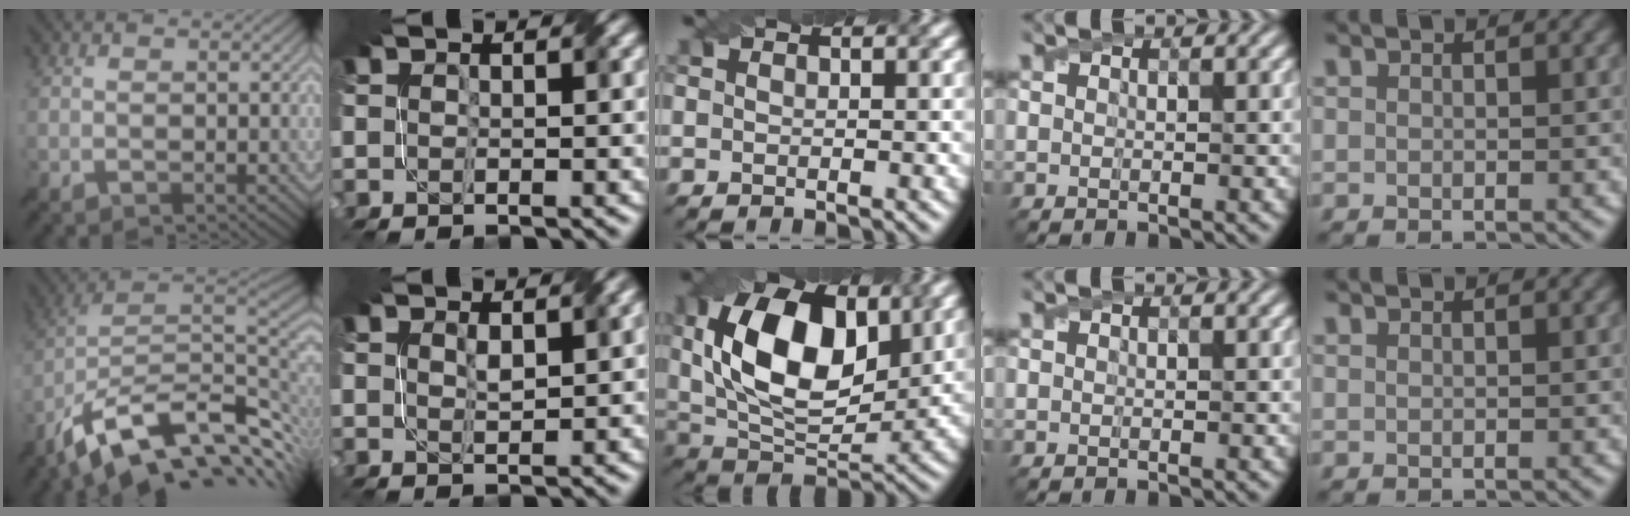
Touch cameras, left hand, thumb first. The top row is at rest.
{"thumb": {"total": 15.7, "force": [-6.9, 7.1, 12.2], "torque": [-0.245, -0.002, -0.125]}, "index": {"total": 0.9, "force": [0.6, -0.1, 0.7], "torque": [-0.017, 0.000, 0.013]}, "middle": {"total": 12.3, "force": [2.8, 6.9, 9.7], "torque": [-0.166, 0.007, 0.045]}}